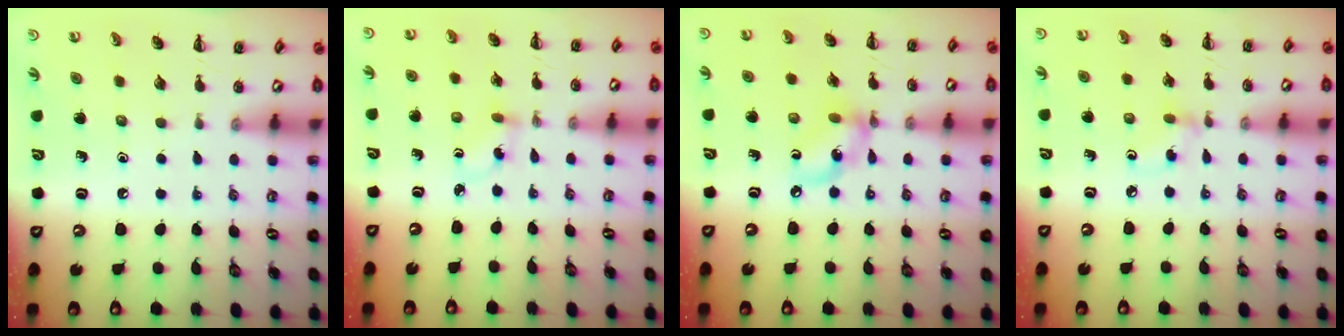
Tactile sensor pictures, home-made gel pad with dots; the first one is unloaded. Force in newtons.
{"total": 1.6, "press": 1.4, "slide": 0.7}
{"total": 9.1, "press": 9.0, "slide": 1.8}
{"total": 2.8, "press": 2.6, "slide": 1.1}